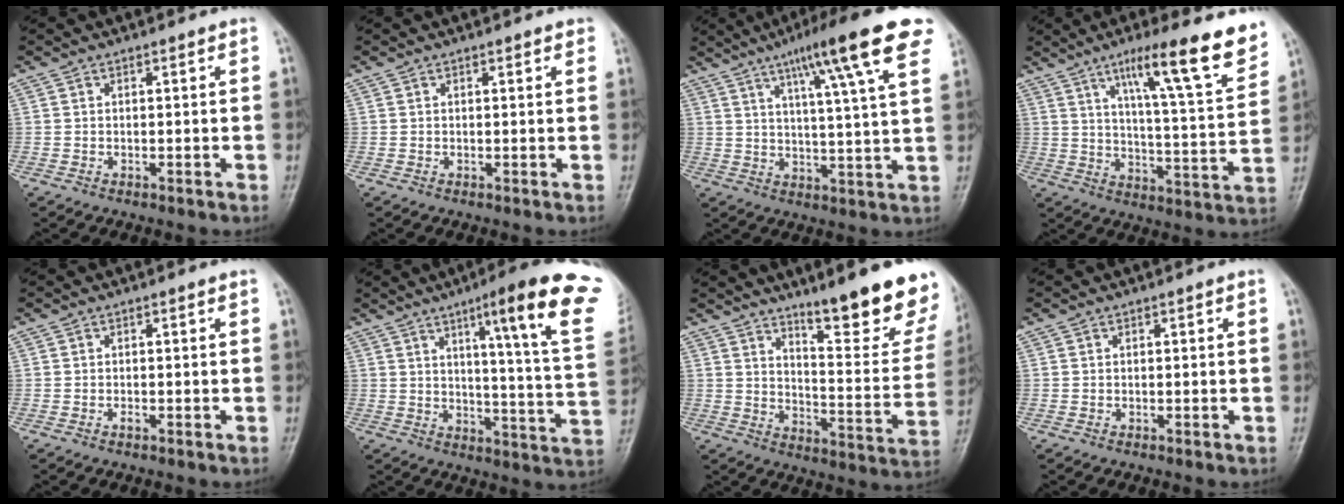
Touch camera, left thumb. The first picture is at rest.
{"total": 1.3, "force": [1.0, 0.4, 0.8], "torque": [-0.007, 0.000, 0.009]}
{"total": 17.1, "force": [9.4, 1.9, 14.1], "torque": [-0.197, -0.022, 0.127]}
{"total": 18.6, "force": [11.4, 2.3, 14.5], "torque": [-0.190, -0.052, 0.171]}
{"total": 0.7, "force": [-0.2, 0.3, 0.6], "torque": [-0.010, 0.002, -0.001]}
{"total": 21.2, "force": [11.0, 1.7, 18.0], "torque": [-0.224, -0.041, 0.138]}
{"total": 19.2, "force": [13.1, 3.4, 13.6], "torque": [-0.152, -0.095, 0.192]}
{"total": 0.0}